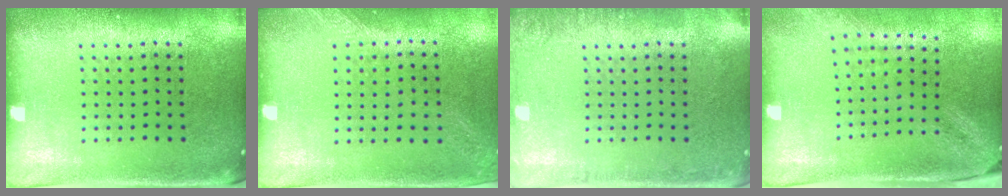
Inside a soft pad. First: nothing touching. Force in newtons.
{"total": 1.2, "press": 1.2, "slide": 0.4}
{"total": 1.7, "press": 1.7, "slide": 0.3}
{"total": 1.9, "press": 1.5, "slide": 1.2}